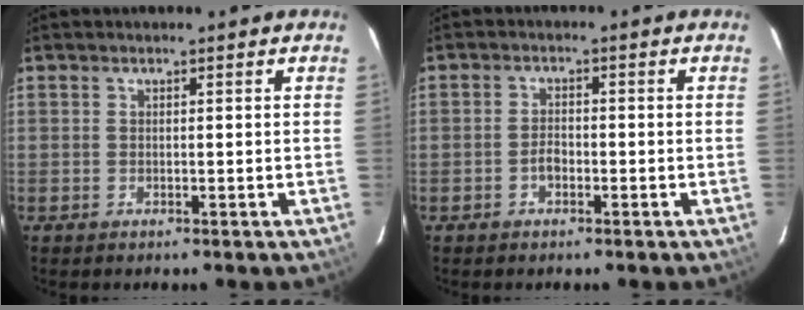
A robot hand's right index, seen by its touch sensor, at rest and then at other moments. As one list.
[{"total": 2.1, "force": [-1.1, 1.3, 1.3], "torque": [-0.027, 0.006, -0.021]}]